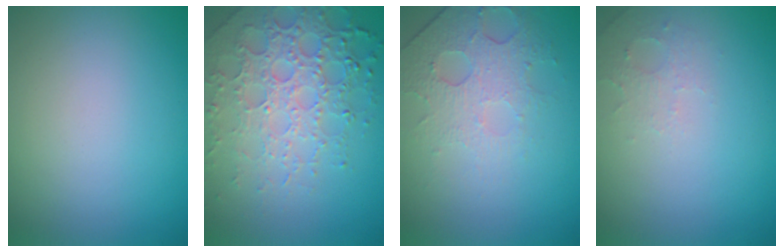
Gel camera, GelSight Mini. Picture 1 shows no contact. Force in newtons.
{"total": 7.2, "press": 5.2, "slide": 5.0}
{"total": 4.6, "press": 3.0, "slide": 3.4}
{"total": 1.6, "press": 1.5, "slide": 0.4}